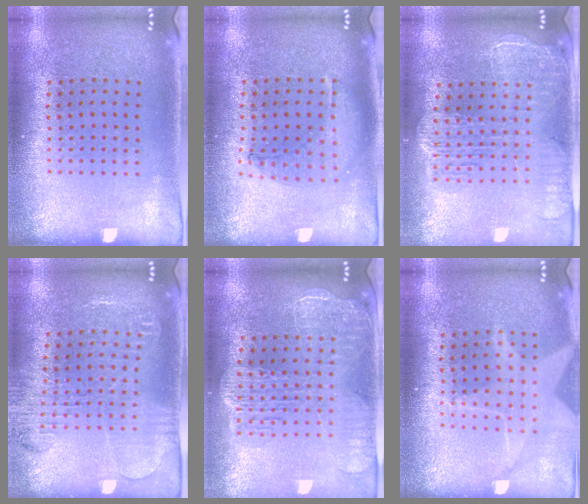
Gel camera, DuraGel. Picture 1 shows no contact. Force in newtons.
{"total": 1.0, "press": 1.0, "slide": 0.3}
{"total": 2.3, "press": 2.0, "slide": 1.1}
{"total": 1.8, "press": 1.8, "slide": 0.4}
{"total": 2.7, "press": 2.3, "slide": 1.4}
{"total": 1.7, "press": 1.4, "slide": 1.0}